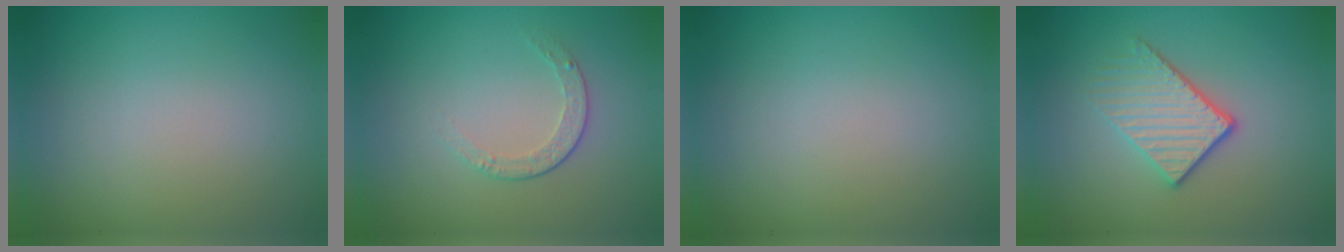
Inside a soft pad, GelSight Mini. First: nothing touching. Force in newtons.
{"total": 1.6, "press": 1.2, "slide": 1.1}
{"total": 0.0}
{"total": 3.5, "press": 2.6, "slide": 2.3}